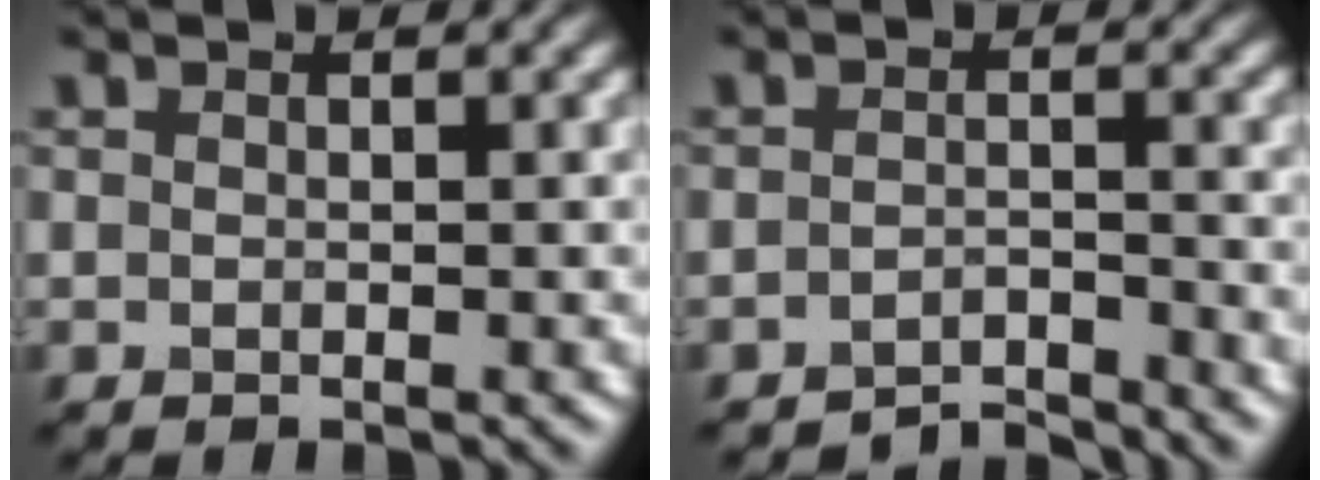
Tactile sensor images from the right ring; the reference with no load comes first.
{"total": 2.8, "force": [-2.7, 0.2, 0.5], "torque": [-0.004, 0.005, -0.049]}